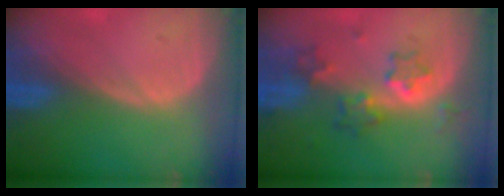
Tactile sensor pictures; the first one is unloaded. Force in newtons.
{"total": 6.0, "press": 5.8, "slide": 1.5}